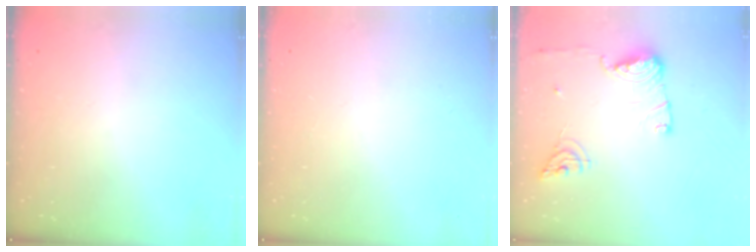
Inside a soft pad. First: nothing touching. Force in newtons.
{"total": 0.0}
{"total": 12.0, "press": 11.9, "slide": 1.6}